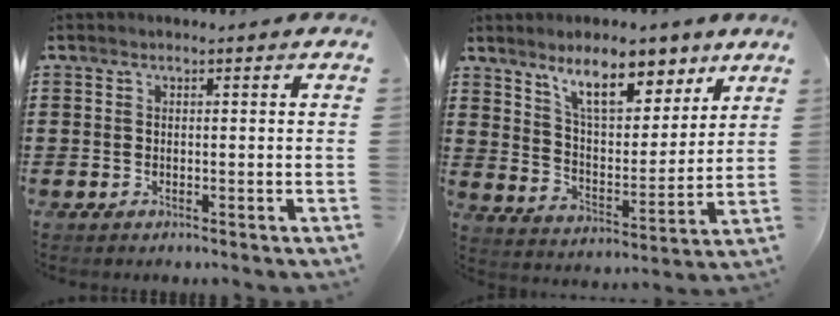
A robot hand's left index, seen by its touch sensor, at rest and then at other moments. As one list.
[{"total": 11.0, "force": [8.1, 3.9, 6.4], "torque": [-0.116, -0.029, 0.142]}]